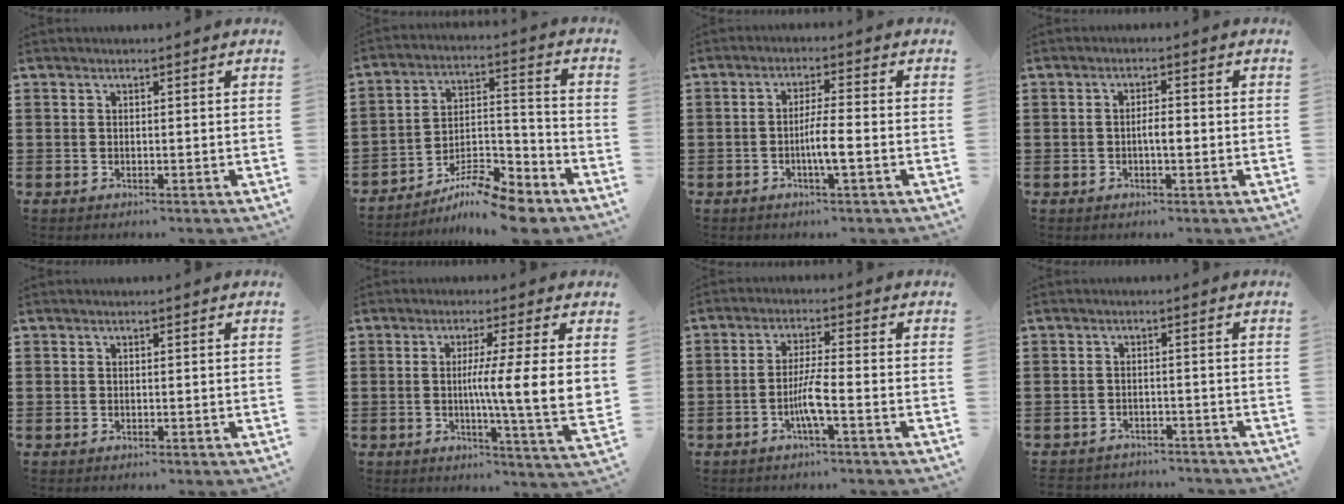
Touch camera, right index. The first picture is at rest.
{"total": 10.1, "force": [-8.6, 2.2, 4.7], "torque": [-0.074, 0.029, -0.165]}
{"total": 4.3, "force": [-1.3, 0.1, 4.1], "torque": [-0.080, -0.007, -0.028]}
{"total": 2.5, "force": [-0.6, 0.7, 2.3], "torque": [-0.041, 0.002, -0.012]}
{"total": 0.0}
{"total": 8.7, "force": [1.0, -0.1, 8.7], "torque": [-0.152, -0.013, 0.011]}
{"total": 4.8, "force": [-1.8, 0.1, 4.4], "torque": [-0.091, -0.010, -0.036]}
{"total": 2.3, "force": [-2.3, 0.3, -0.2], "torque": [-0.004, 0.000, -0.052]}